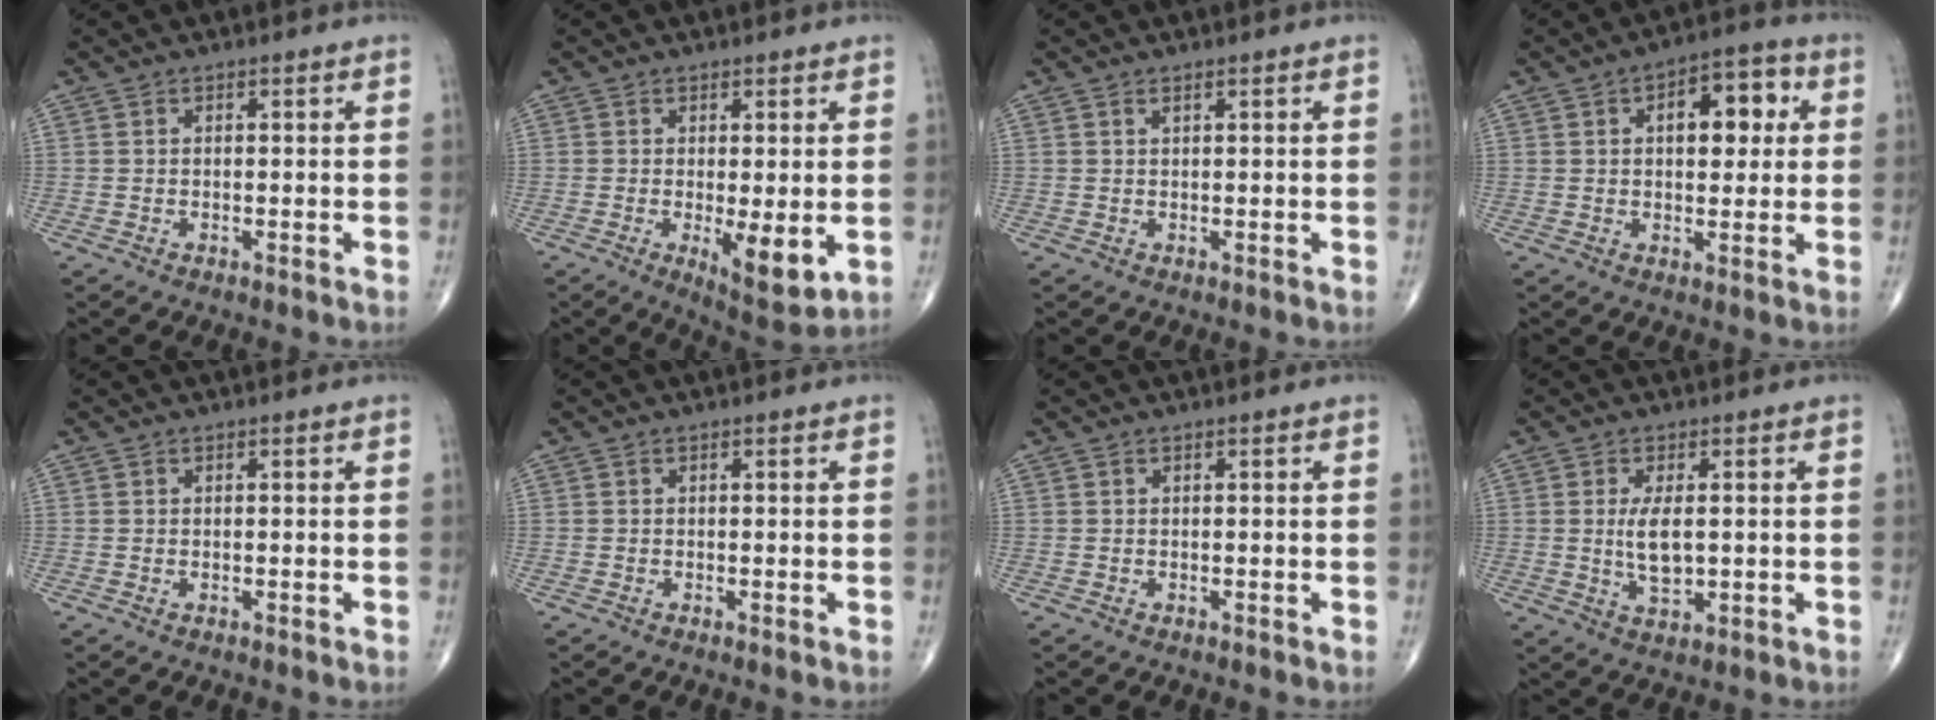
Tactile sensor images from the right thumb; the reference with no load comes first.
{"total": 7.5, "force": [-1.3, 2.4, 7.0], "torque": [-0.101, -0.024, -0.014]}
{"total": 0.6, "force": [0.4, 0.1, 0.4], "torque": [-0.007, 0.000, 0.008]}
{"total": 10.1, "force": [2.5, 5.4, 8.2], "torque": [-0.081, 0.013, 0.029]}
{"total": 0.0}
{"total": 0.0}
{"total": 0.0}
{"total": 5.8, "force": [0.4, 2.5, 5.2], "torque": [-0.098, -0.012, 0.010]}